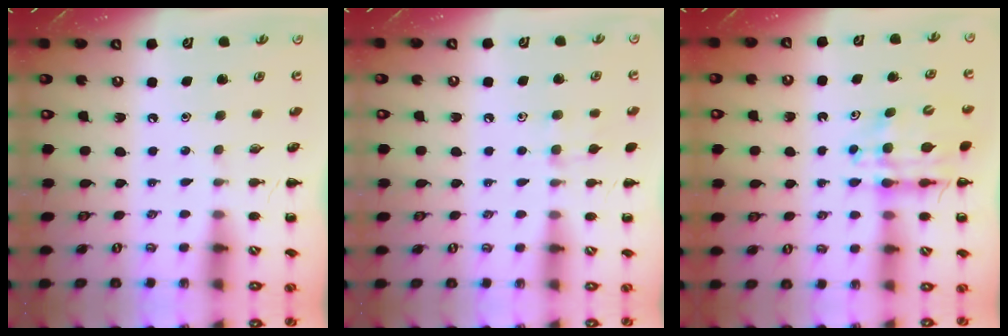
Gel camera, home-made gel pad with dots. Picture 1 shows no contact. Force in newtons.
{"total": 7.3, "press": 7.0, "slide": 2.3}
{"total": 11.0, "press": 10.5, "slide": 3.2}